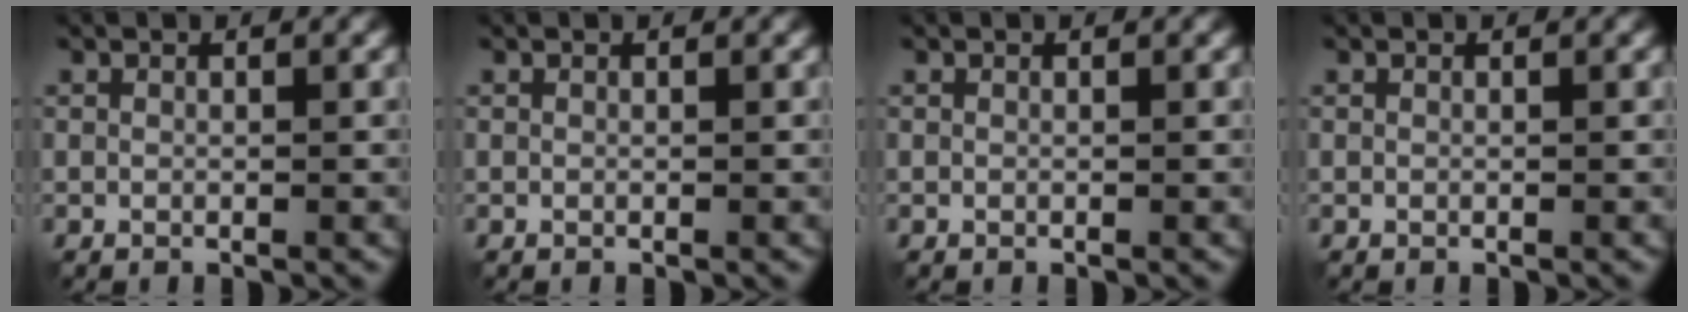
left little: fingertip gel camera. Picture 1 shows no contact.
{"total": 0.0}
{"total": 0.0}
{"total": 0.0}